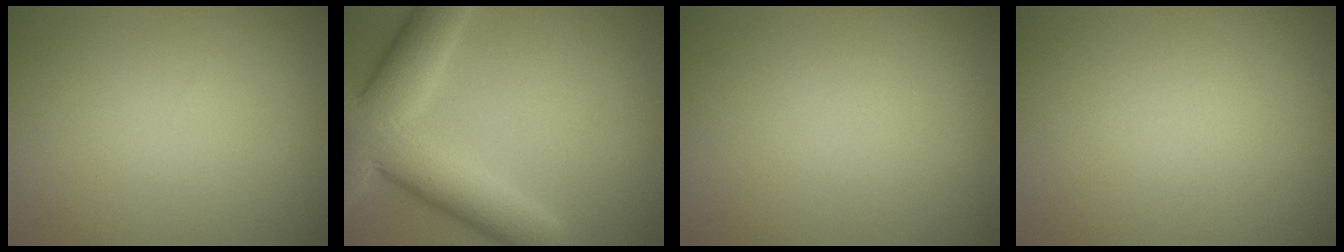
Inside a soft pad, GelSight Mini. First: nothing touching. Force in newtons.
{"total": 8.9, "press": 8.9, "slide": 0.5}
{"total": 0.0}
{"total": 0.0}